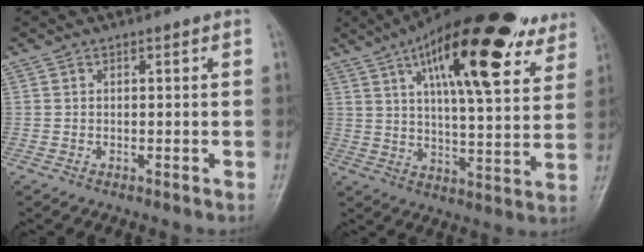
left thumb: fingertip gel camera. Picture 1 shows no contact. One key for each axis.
{"total": 26.2, "fx": 14.2, "fy": 8.8, "fz": 20.1, "tx": -0.272, "ty": -0.019, "tz": 0.213}